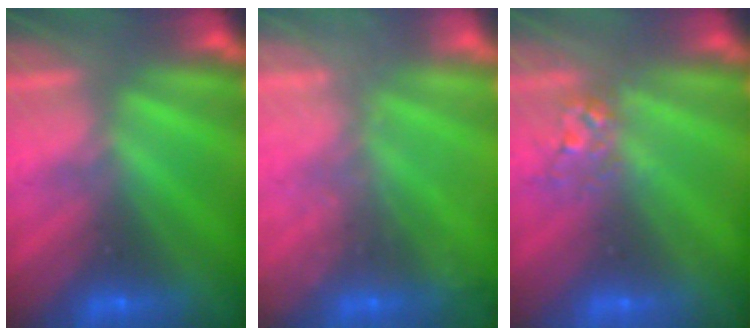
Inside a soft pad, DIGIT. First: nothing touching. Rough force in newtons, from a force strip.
{"total": 2.3}
{"total": 2.7}